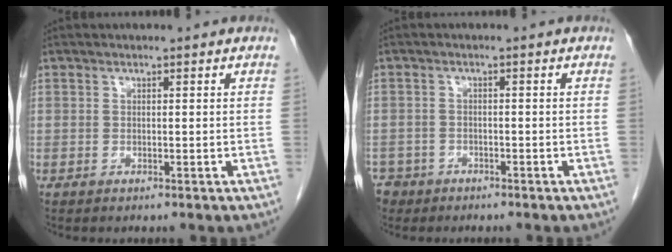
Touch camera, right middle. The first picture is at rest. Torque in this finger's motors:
{"motor_torque": [0.14, -0.74, 0.22, 0.02]}